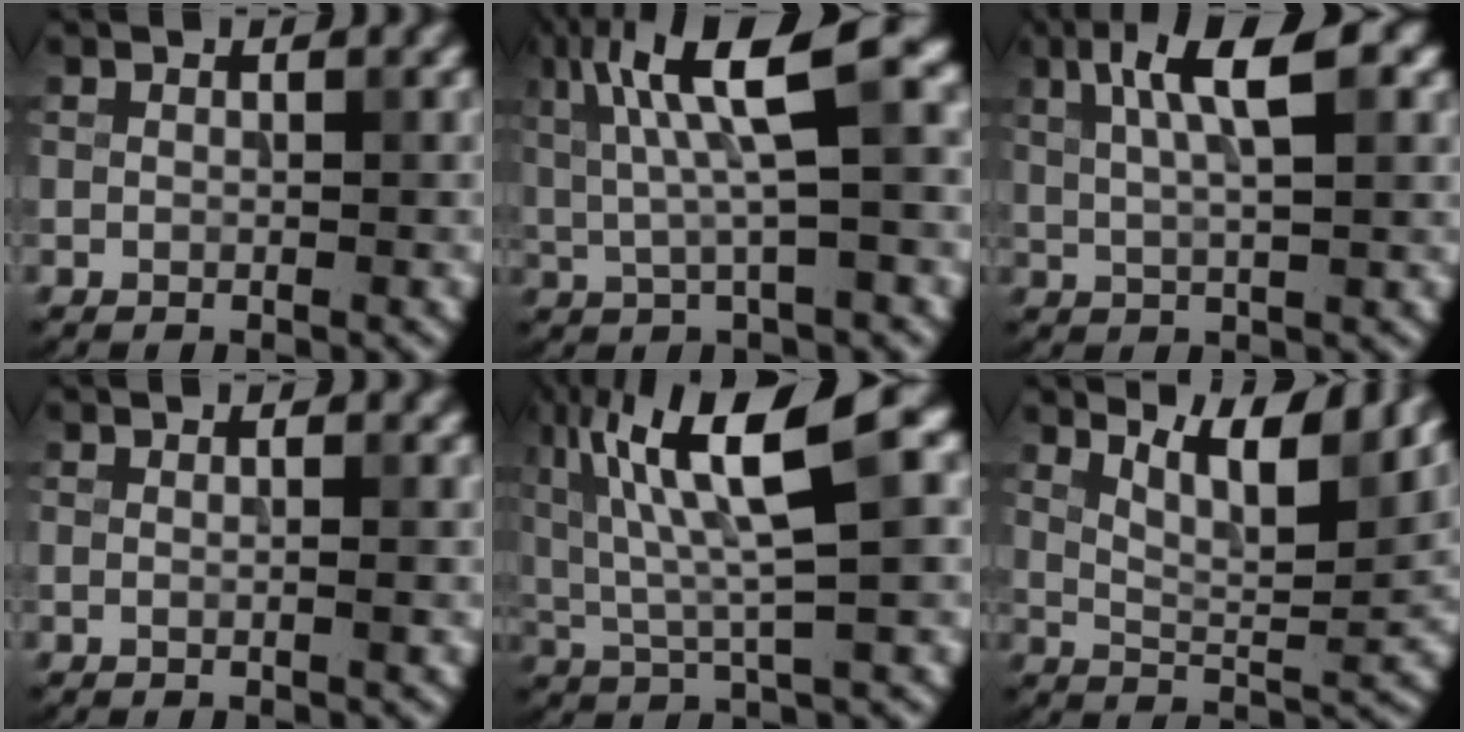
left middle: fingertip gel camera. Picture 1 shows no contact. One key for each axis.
{"total": 9.7, "fx": 3.0, "fy": 2.2, "fz": 9.0, "tx": -0.166, "ty": 0.015, "tz": 0.057}
{"total": 6.4, "fx": 2.3, "fy": 1.7, "fz": 5.7, "tx": -0.091, "ty": 0.010, "tz": 0.035}
{"total": 1.1, "fx": 0.1, "fy": 0.3, "fz": 1.0, "tx": -0.012, "ty": 0.001, "tz": -0.003}
{"total": 11.0, "fx": 3.9, "fy": 2.4, "fz": 9.9, "tx": -0.181, "ty": 0.018, "tz": 0.075}
{"total": 7.4, "fx": 4.9, "fy": 1.8, "fz": 5.2, "tx": -0.081, "ty": 0.003, "tz": 0.079}